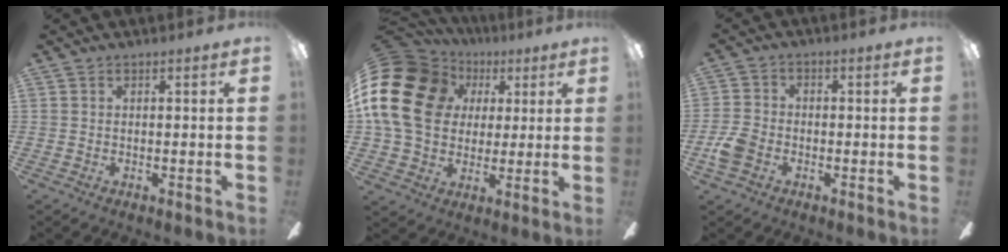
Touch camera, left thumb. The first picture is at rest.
{"total": 20.8, "force": [3.6, 17.4, 10.9], "torque": [-0.223, -0.002, 0.069]}
{"total": 5.6, "force": [-2.4, 4.0, 3.1], "torque": [-0.065, 0.015, -0.045]}